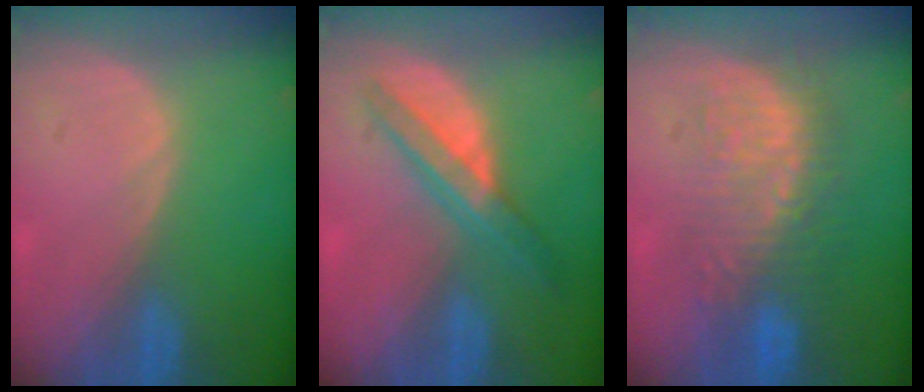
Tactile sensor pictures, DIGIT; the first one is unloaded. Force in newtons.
{"total": 6.8, "press": 5.8, "slide": 3.5}
{"total": 8.9, "press": 8.8, "slide": 1.5}